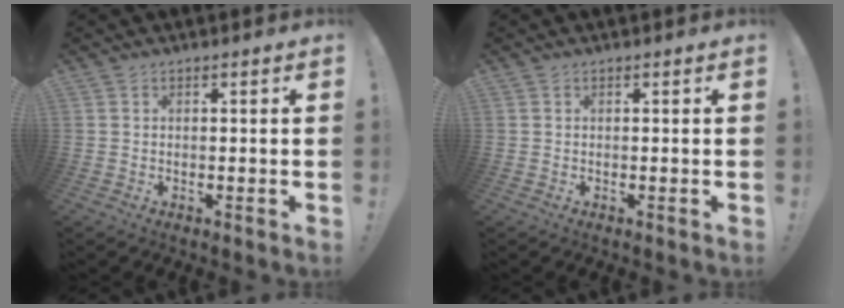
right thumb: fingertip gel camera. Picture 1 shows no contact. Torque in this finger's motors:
{"motor_torque": [0.00, 0.00, 0.04, -0.05, 0.00]}